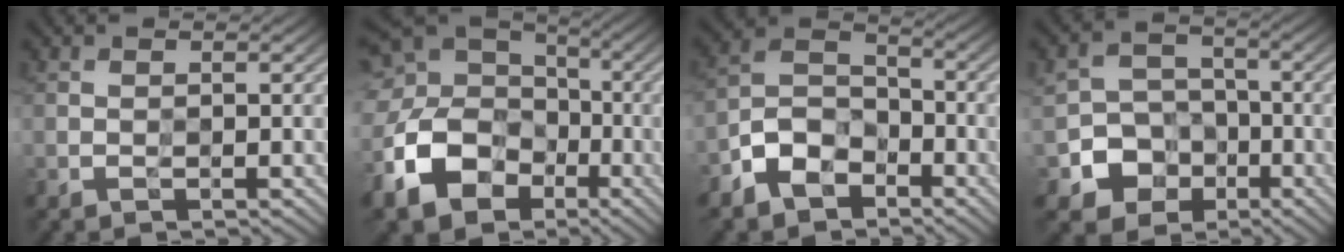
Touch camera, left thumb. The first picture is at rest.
{"total": 15.2, "force": [-5.3, 11.9, 7.8], "torque": [-0.197, -0.033, -0.100]}
{"total": 7.8, "force": [-5.0, 4.5, 4.0], "torque": [-0.088, 0.001, -0.113]}
{"total": 6.9, "force": [-2.9, 5.9, 2.3], "torque": [-0.044, -0.005, -0.069]}